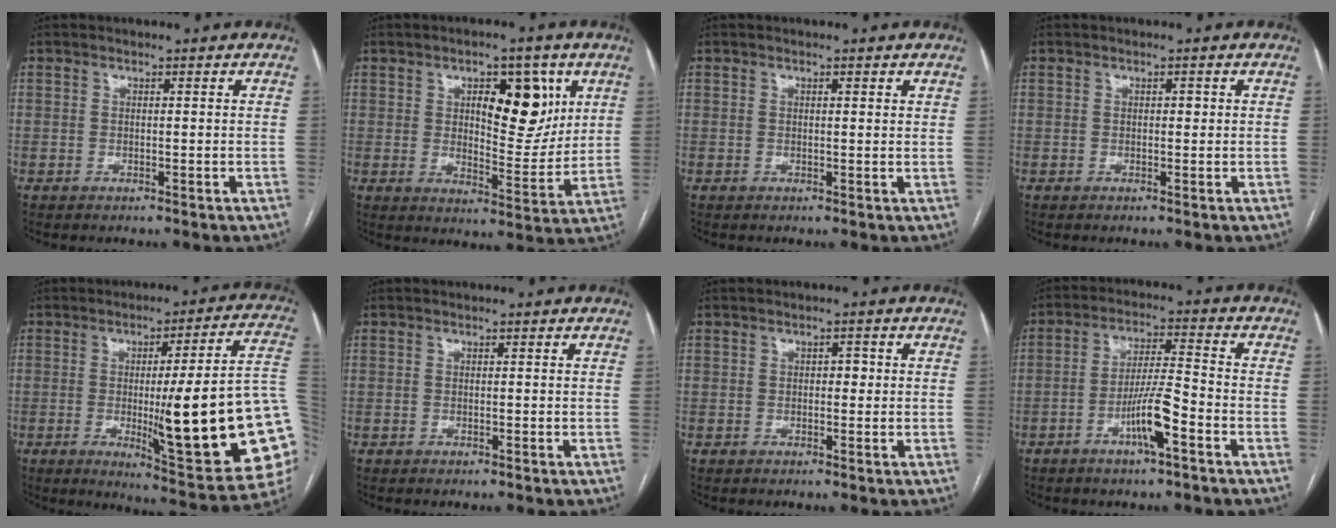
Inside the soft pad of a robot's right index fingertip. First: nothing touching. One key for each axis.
{"total": 11.0, "fx": 3.9, "fy": 5.0, "fz": 9.0, "tx": -0.116, "ty": 0.009, "tz": 0.063}
{"total": 1.0, "fx": 0.6, "fy": 0.2, "fz": 0.8, "tx": -0.013, "ty": -0.001, "tz": 0.006}
{"total": 0.7, "fx": 0.1, "fy": 0.4, "fz": 0.6, "tx": -0.006, "ty": 0.003, "tz": 0.000}
{"total": 25.1, "fx": -3.0, "fy": 2.1, "fz": 24.8, "tx": -0.245, "ty": -0.006, "tz": -0.035}
{"total": 0.0}
{"total": 1.4, "fx": 0.1, "fy": 0.9, "fz": 1.1, "tx": -0.011, "ty": 0.008, "tz": -0.002}
{"total": 7.7, "fx": -3.6, "fy": 0.4, "fz": 6.8, "tx": -0.130, "ty": 0.002, "tz": -0.065}